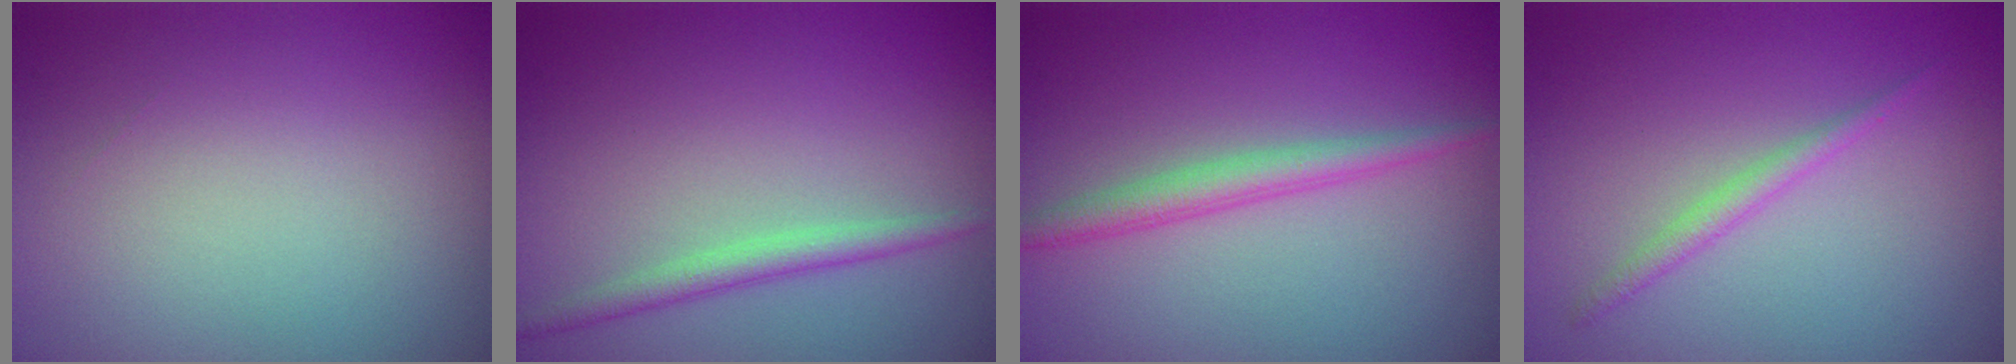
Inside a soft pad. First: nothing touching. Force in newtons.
{"total": 2.0, "press": 2.0, "slide": 0.0}
{"total": 2.3, "press": 2.3, "slide": 0.1}
{"total": 1.4, "press": 1.4, "slide": 0.1}